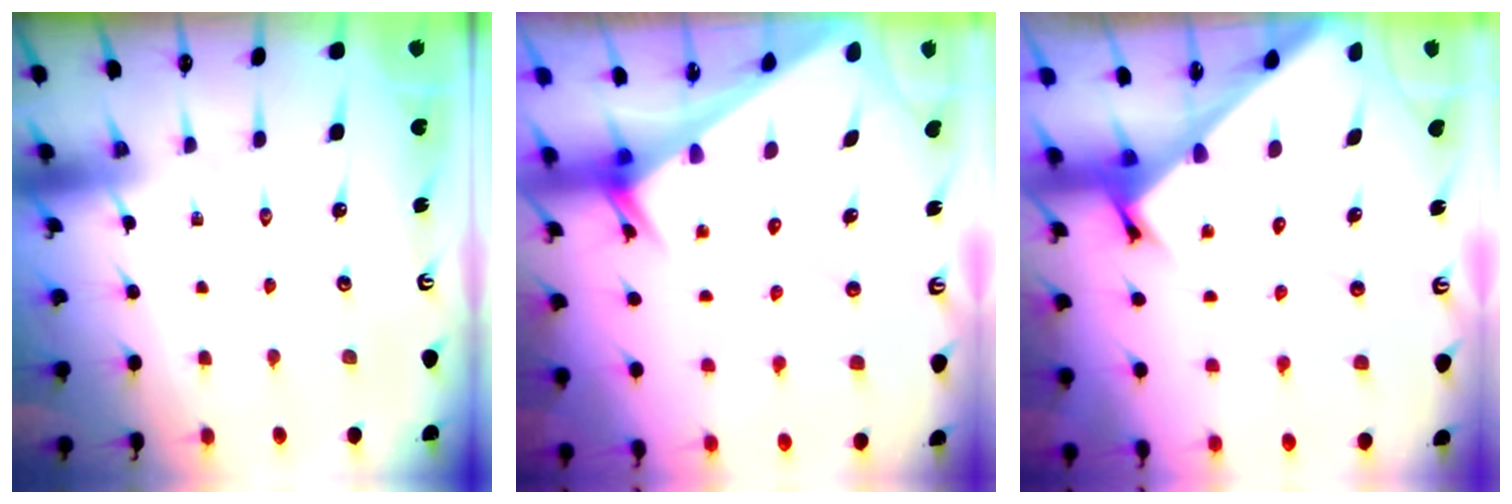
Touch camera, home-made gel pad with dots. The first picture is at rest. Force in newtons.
{"total": 2.7, "press": 2.7, "slide": 0.1}
{"total": 2.3, "press": 2.3, "slide": 0.2}